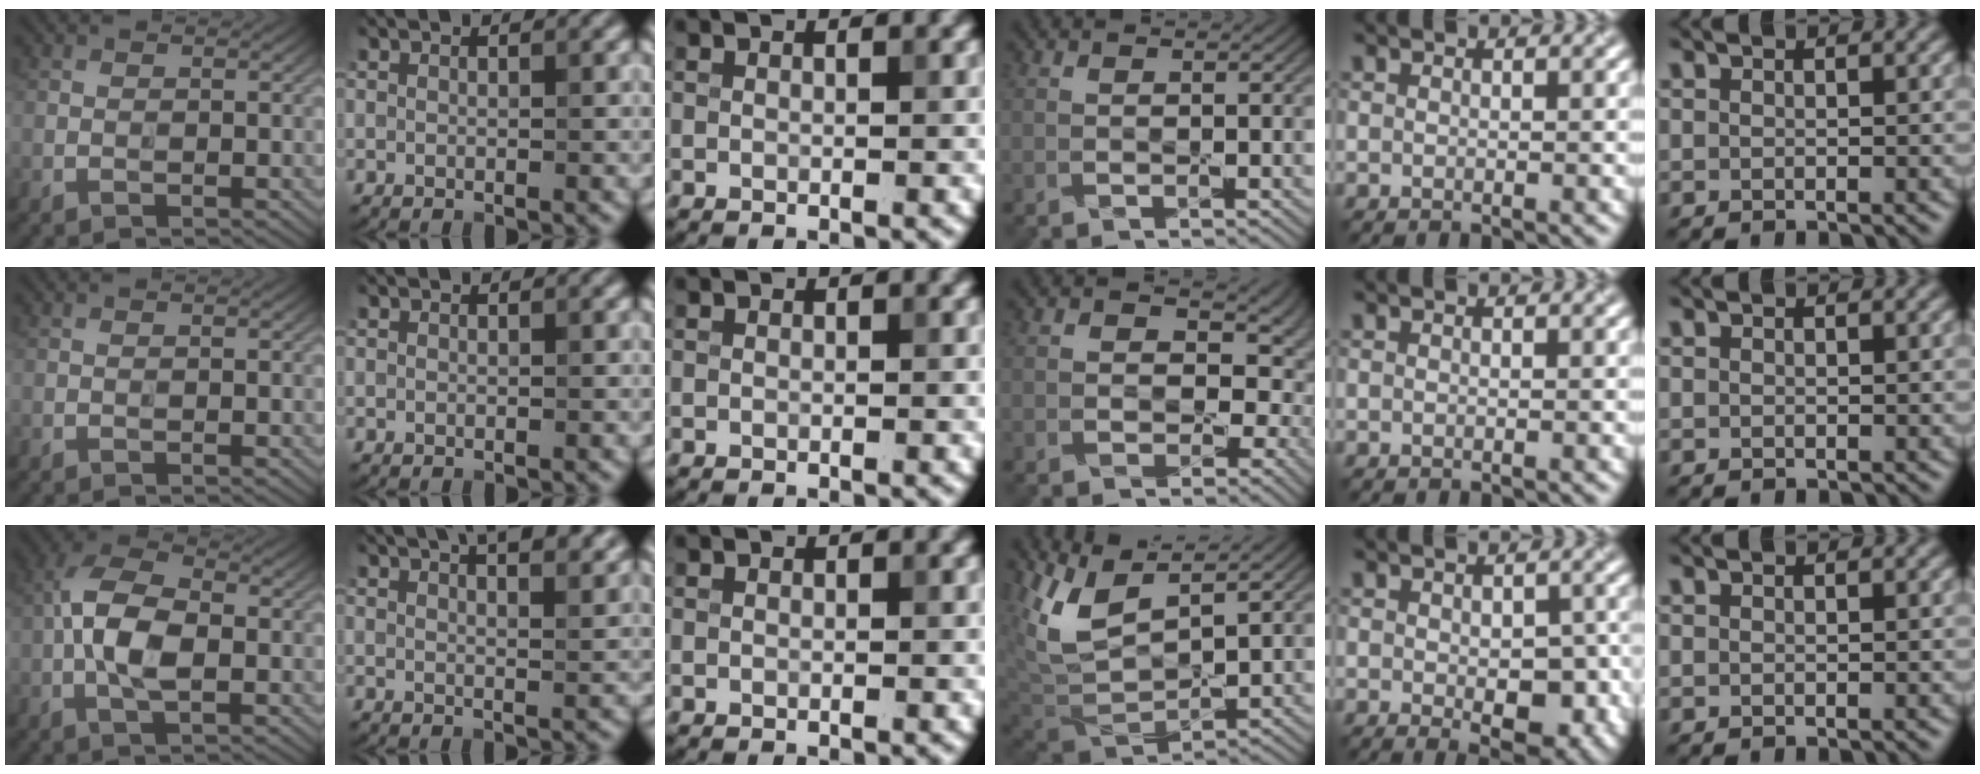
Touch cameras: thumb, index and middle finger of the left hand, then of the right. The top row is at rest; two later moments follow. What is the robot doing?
{"motion": "peel", "object": "lint roller sheet"}